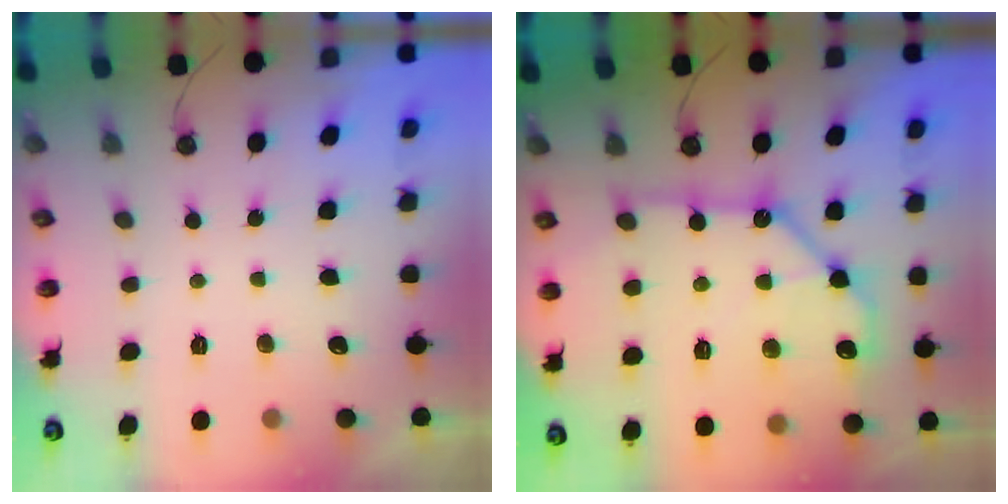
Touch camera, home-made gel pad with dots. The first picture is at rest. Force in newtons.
{"total": 16.8, "press": 16.6, "slide": 2.1}